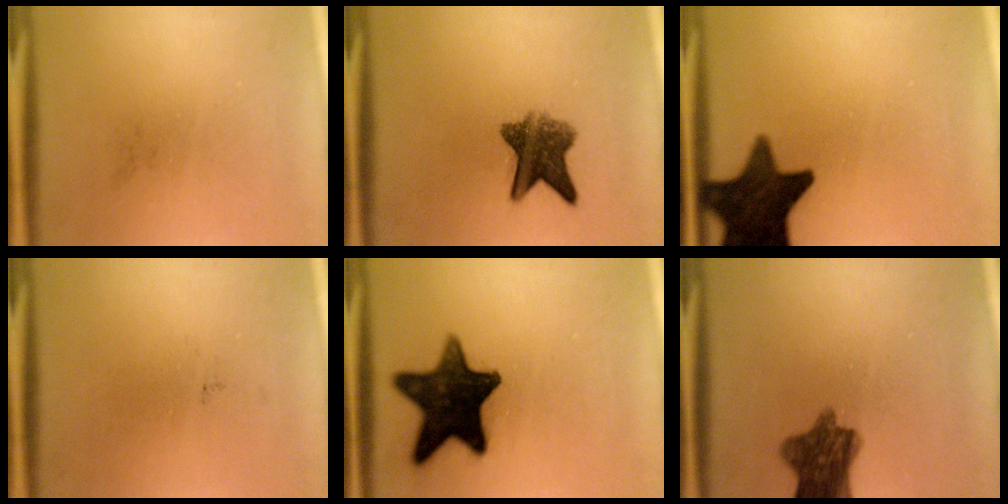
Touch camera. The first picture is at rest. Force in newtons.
{"total": 7.3}
{"total": 14.9}
{"total": 0.0}
{"total": 16.0}
{"total": 8.6}